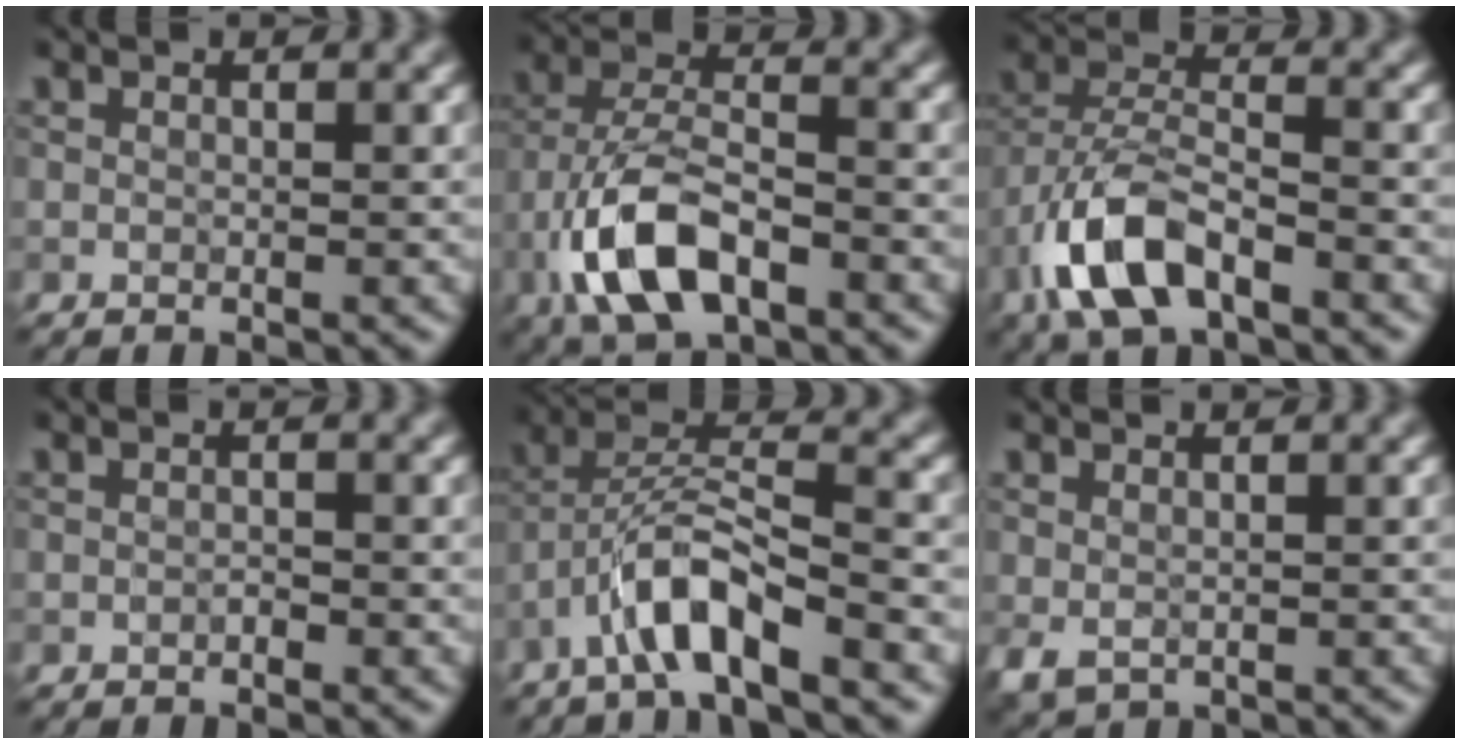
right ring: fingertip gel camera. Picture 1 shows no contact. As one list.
[{"total": 8.4, "force": [-3.8, 4.1, 6.3], "torque": [-0.133, 0.000, -0.081]}, {"total": 7.4, "force": [-3.7, 3.5, 5.4], "torque": [-0.108, 0.001, -0.080]}, {"total": 0.6, "force": [-0.4, 0.2, 0.4], "torque": [-0.006, 0.001, -0.006]}, {"total": 6.2, "force": [-3.6, 1.5, 4.8], "torque": [-0.088, 0.013, -0.070]}, {"total": 1.3, "force": [0.1, 0.9, 1.0], "torque": [-0.025, -0.006, 0.007]}]